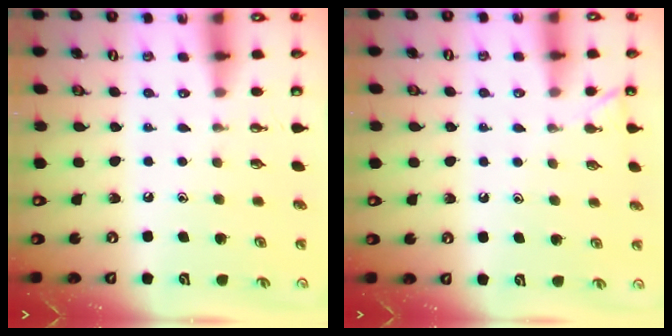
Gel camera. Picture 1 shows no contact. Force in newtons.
{"total": 2.2, "press": 2.2, "slide": 0.3}